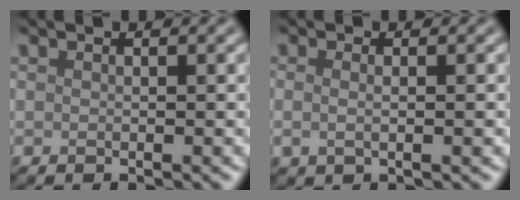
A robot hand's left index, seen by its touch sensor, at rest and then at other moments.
{"total": 1.8, "force": [0.1, 0.8, 1.6], "torque": [-0.021, -0.005, -0.002]}